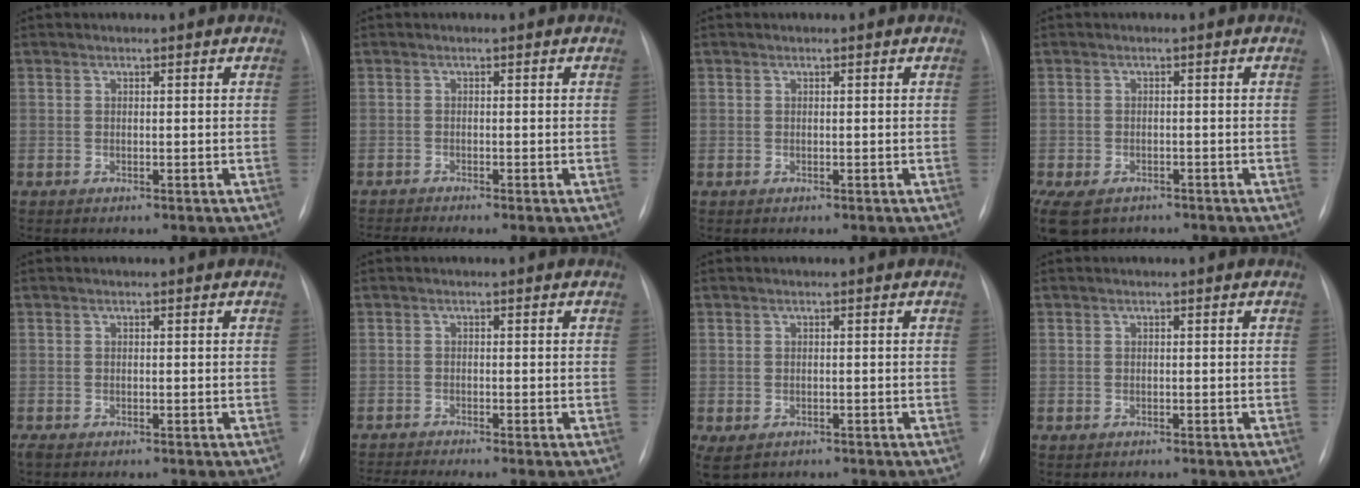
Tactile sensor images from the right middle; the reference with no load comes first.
{"total": 3.7, "force": [-3.2, -0.9, 1.7], "torque": [-0.028, -0.007, -0.052]}
{"total": 0.0}
{"total": 9.1, "force": [-5.8, 5.7, 4.1], "torque": [-0.103, -0.010, -0.083]}
{"total": 0.9, "force": [-0.6, 0.4, 0.6], "torque": [-0.006, -0.001, -0.007]}
{"total": 4.4, "force": [-3.7, -1.0, 2.2], "torque": [-0.040, -0.009, -0.061]}
{"total": 3.4, "force": [-1.7, 2.4, 1.8], "torque": [-0.033, -0.006, -0.019]}
{"total": 0.0}